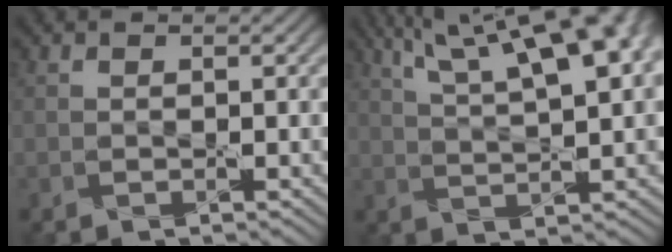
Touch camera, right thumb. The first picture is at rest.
{"total": 15.6, "force": [8.1, 4.7, 12.5], "torque": [-0.204, 0.035, 0.107]}